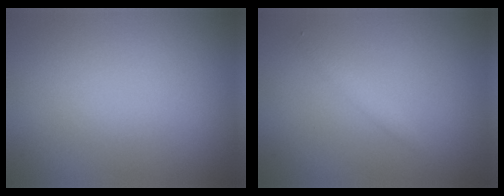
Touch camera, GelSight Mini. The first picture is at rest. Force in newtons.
{"total": 1.0, "press": 1.0, "slide": 0.1}